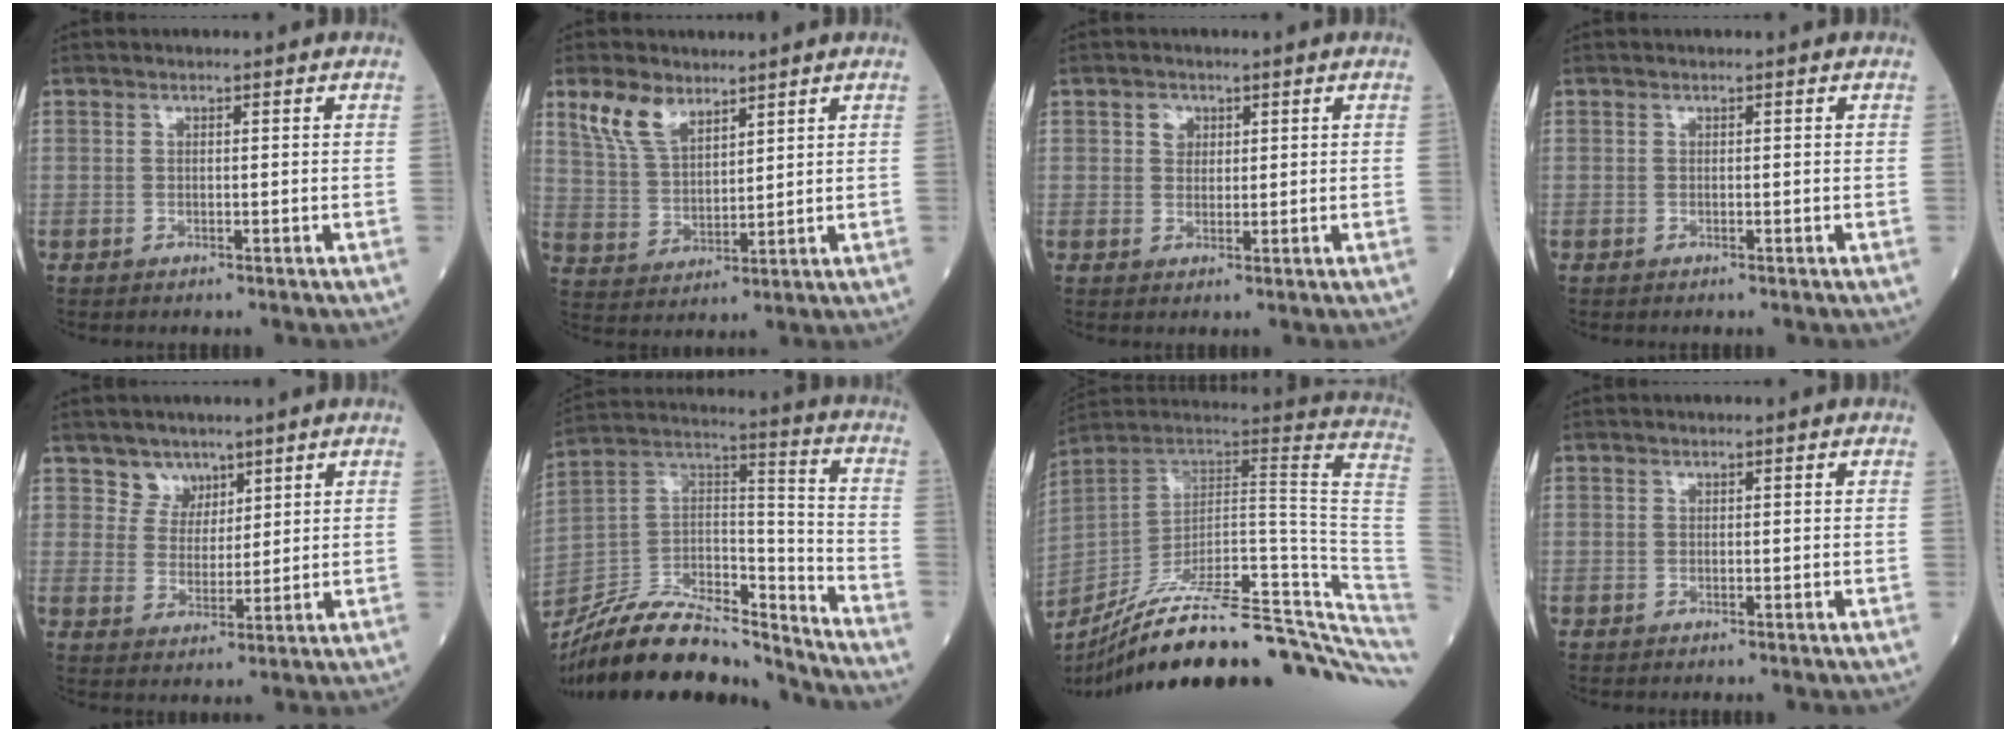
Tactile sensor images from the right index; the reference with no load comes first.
{"total": 7.3, "force": [5.1, 3.4, 3.9], "torque": [-0.089, 0.012, 0.109]}
{"total": 1.9, "force": [0.8, 1.6, 0.7], "torque": [-0.009, 0.005, 0.010]}
{"total": 0.0}
{"total": 4.0, "force": [3.0, 2.7, -0.1], "torque": [0.009, -0.001, 0.052]}
{"total": 22.9, "force": [-20.8, 4.4, 8.5], "torque": [-0.171, 0.019, -0.361]}
{"total": 32.4, "force": [-26.1, 3.0, 19.0], "torque": [-0.173, 0.000, -0.374]}
{"total": 0.0}